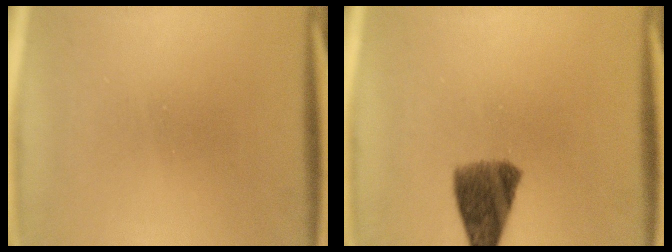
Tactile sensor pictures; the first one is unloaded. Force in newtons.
{"total": 8.2}